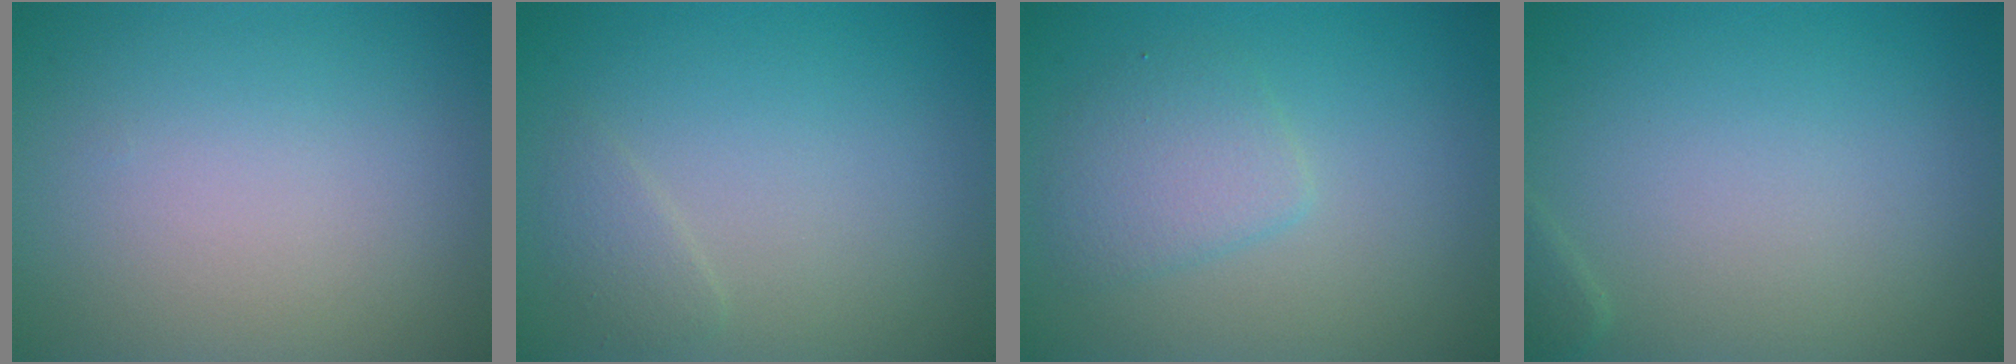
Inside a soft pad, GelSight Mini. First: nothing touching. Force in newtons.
{"total": 1.1, "press": 1.1, "slide": 0.1}
{"total": 2.7, "press": 2.7, "slide": 0.2}
{"total": 0.7, "press": 0.7, "slide": 0.0}